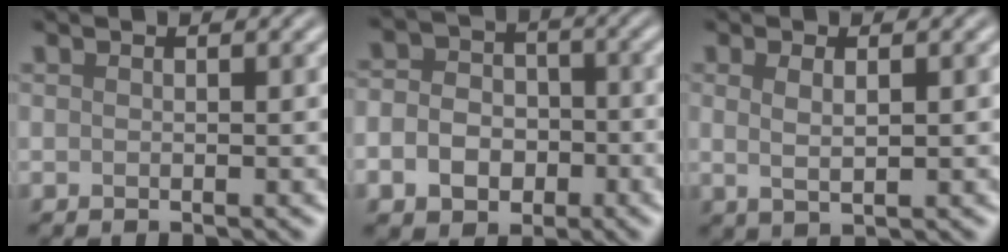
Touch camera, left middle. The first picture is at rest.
{"total": 6.2, "force": [-1.9, 5.0, 3.1], "torque": [-0.035, -0.008, -0.044]}
{"total": 1.9, "force": [0.5, 0.7, 1.7], "torque": [-0.033, -0.002, 0.012]}